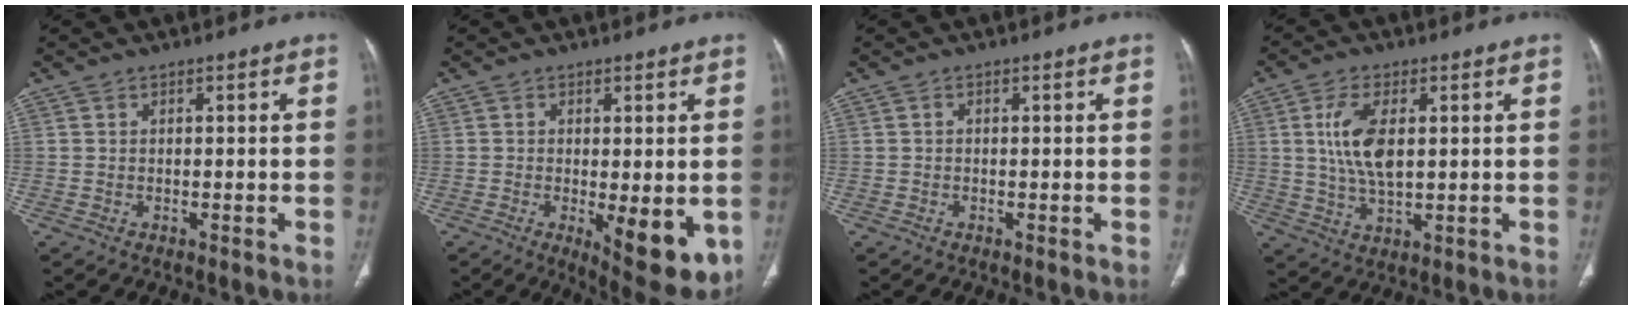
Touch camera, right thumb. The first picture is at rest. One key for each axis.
{"total": 10.7, "fx": -2.4, "fy": 3.9, "fz": 9.7, "tx": -0.126, "ty": -0.025, "tz": -0.023}
{"total": 0.0}
{"total": 9.1, "fx": 1.7, "fy": 4.4, "fz": 7.8, "tx": -0.158, "ty": -0.007, "tz": 0.036}